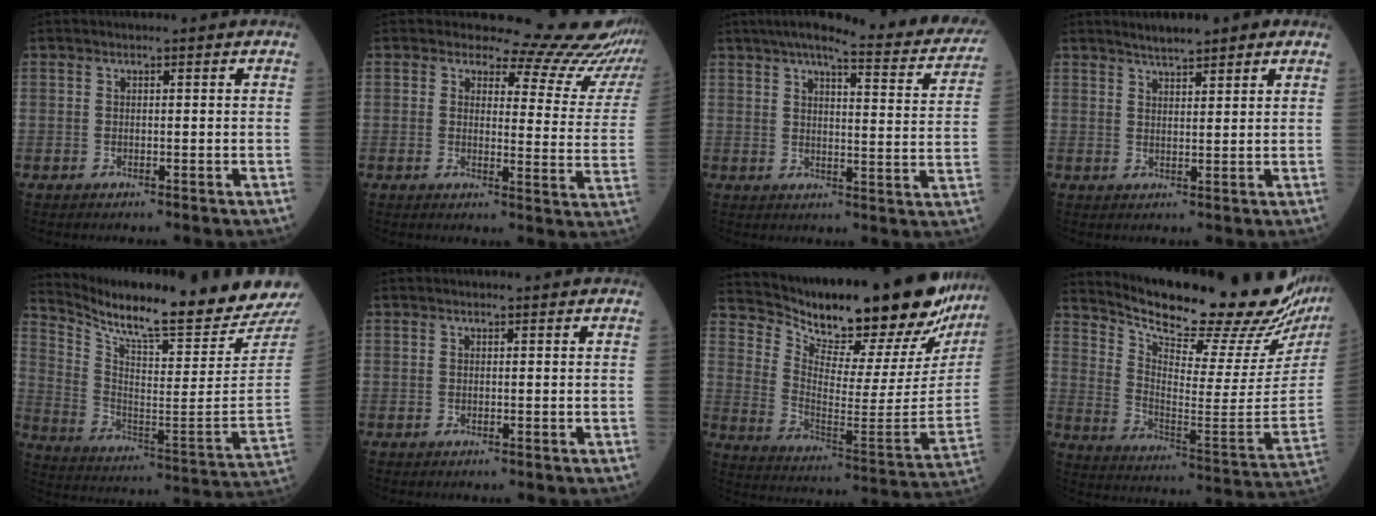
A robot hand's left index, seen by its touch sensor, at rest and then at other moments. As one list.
[{"total": 13.9, "force": [13.7, 1.8, 1.1], "torque": [0.010, -0.118, 0.121]}, {"total": 21.1, "force": [18.3, 2.4, 10.2], "torque": [-0.135, -0.032, 0.212]}, {"total": 4.2, "force": [3.2, 0.9, 2.5], "torque": [-0.044, 0.013, 0.050]}, {"total": 21.7, "force": [20.1, -0.6, 8.1], "torque": [-0.162, -0.108, 0.290]}, {"total": 0.0}, {"total": 26.4, "force": [23.7, 4.4, 10.7], "torque": [-0.187, -0.101, 0.325]}, {"total": 27.1, "force": [24.0, 2.0, 12.4], "torque": [-0.210, -0.109, 0.322]}]